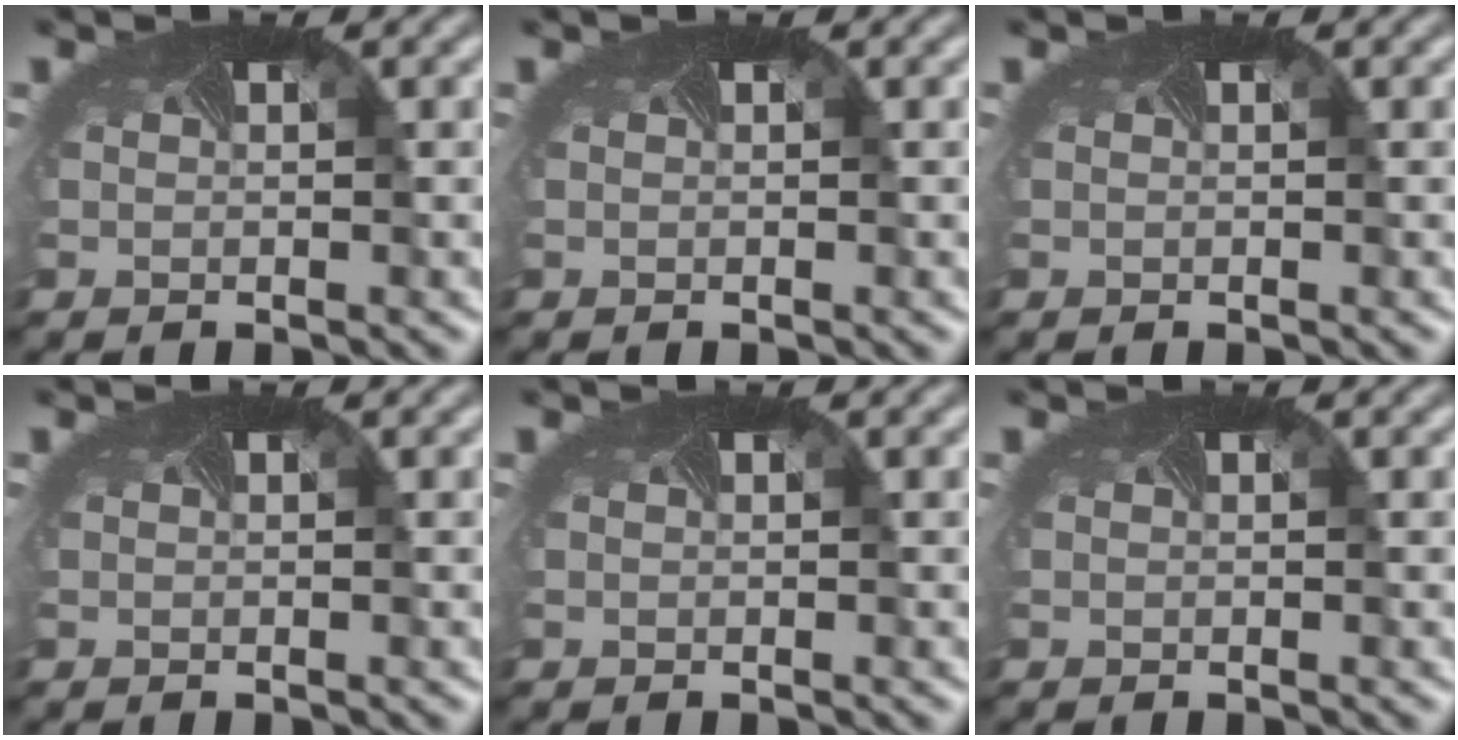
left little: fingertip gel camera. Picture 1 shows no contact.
{"total": 0.0}
{"total": 0.0}
{"total": 0.0}
{"total": 0.0}
{"total": 0.0}